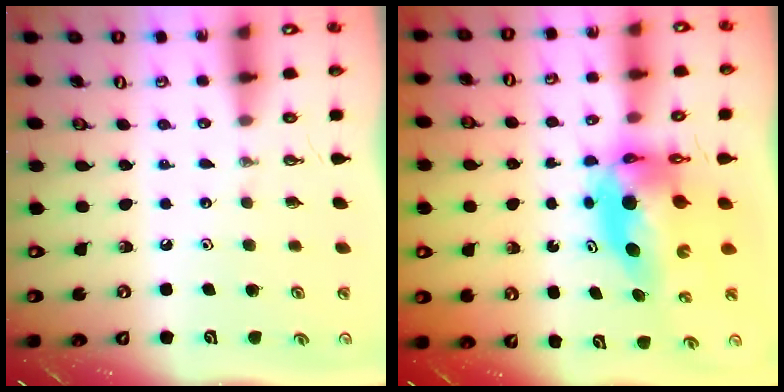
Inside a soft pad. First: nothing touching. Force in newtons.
{"total": 8.9, "press": 8.9, "slide": 1.0}